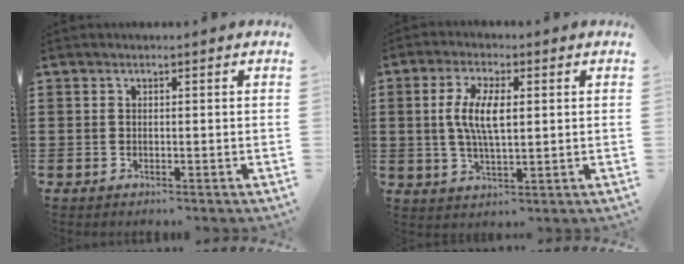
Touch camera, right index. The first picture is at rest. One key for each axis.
{"total": 6.9, "fx": 0.8, "fy": 2.7, "fz": 6.4, "tx": -0.132, "ty": 0.008, "tz": 0.009}